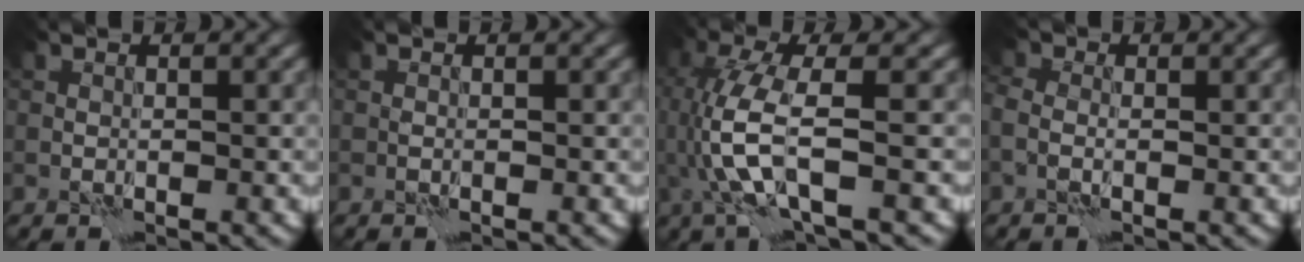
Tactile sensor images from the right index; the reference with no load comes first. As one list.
[{"total": 0.0}, {"total": 6.2, "force": [-1.0, 1.7, 5.9], "torque": [-0.152, 0.003, -0.021]}, {"total": 2.0, "force": [-0.2, 1.5, 1.3], "torque": [-0.029, 0.004, -0.012]}]